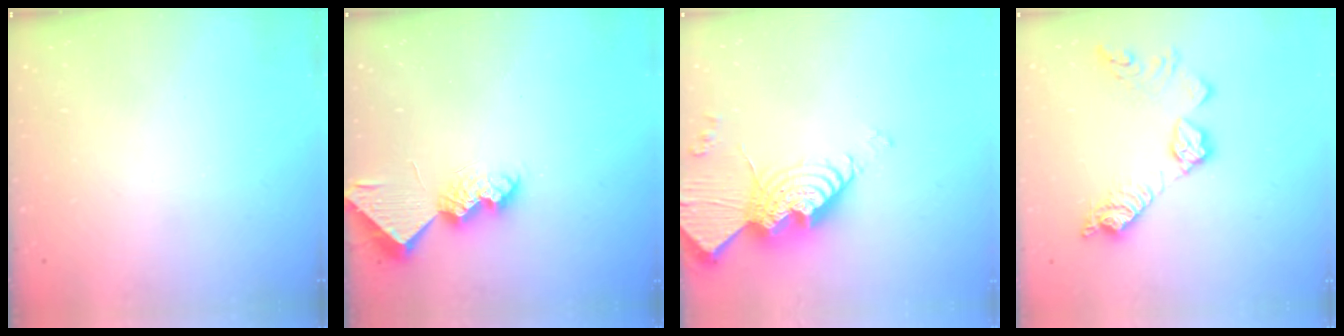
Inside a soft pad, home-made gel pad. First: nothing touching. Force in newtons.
{"total": 8.6, "press": 8.6, "slide": 0.3}
{"total": 21.9, "press": 21.8, "slide": 2.2}
{"total": 13.6, "press": 13.6, "slide": 0.6}